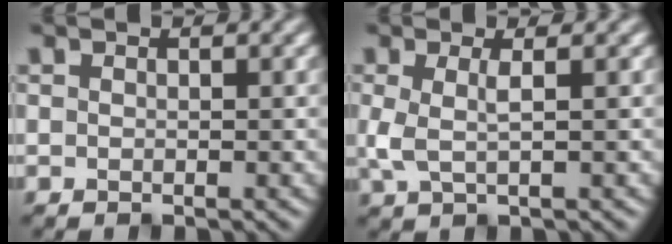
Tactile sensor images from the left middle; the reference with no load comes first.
{"total": 2.1, "force": [0.3, 0.5, 2.0], "torque": [-0.047, -0.003, 0.007]}